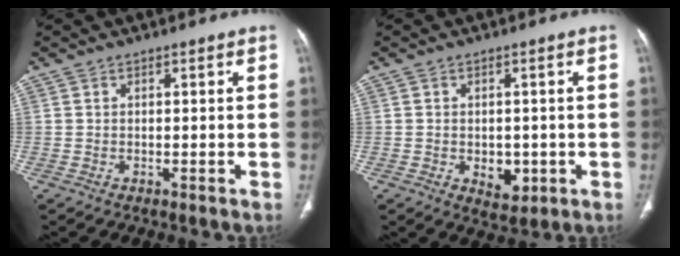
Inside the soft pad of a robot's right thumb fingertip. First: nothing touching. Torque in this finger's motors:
{"motor_torque": [-0.38, 0.24, -0.16, 0.07, 0.00]}